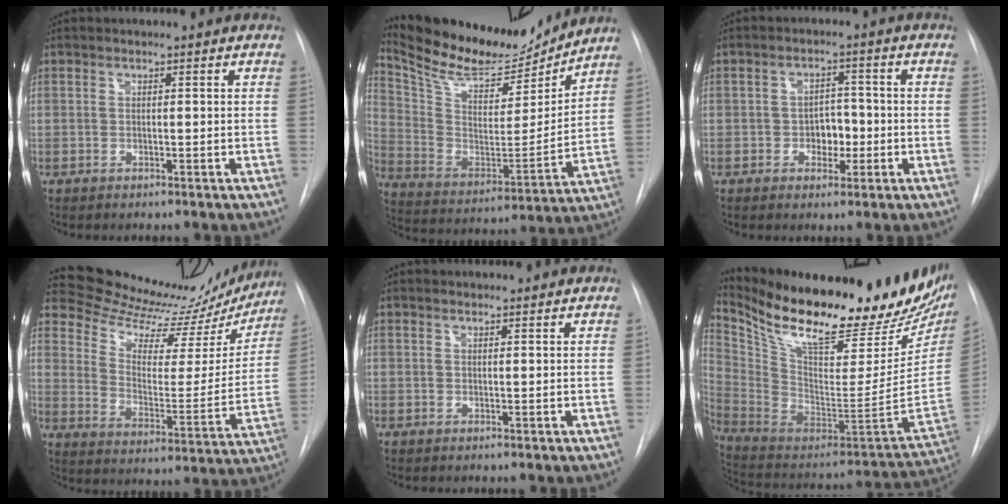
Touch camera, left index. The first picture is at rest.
{"total": 18.2, "force": [17.0, 3.9, 5.1], "torque": [-0.104, -0.021, 0.284]}
{"total": 4.0, "force": [-1.1, 2.8, 2.7], "torque": [-0.035, 0.009, -0.014]}
{"total": 21.7, "force": [21.0, 4.5, 3.6], "torque": [-0.052, -0.068, 0.275]}
{"total": 1.8, "force": [1.8, 0.3, 0.1], "torque": [-0.010, 0.013, 0.025]}
{"total": 32.2, "force": [25.5, 8.3, 17.9], "torque": [-0.304, -0.050, 0.373]}